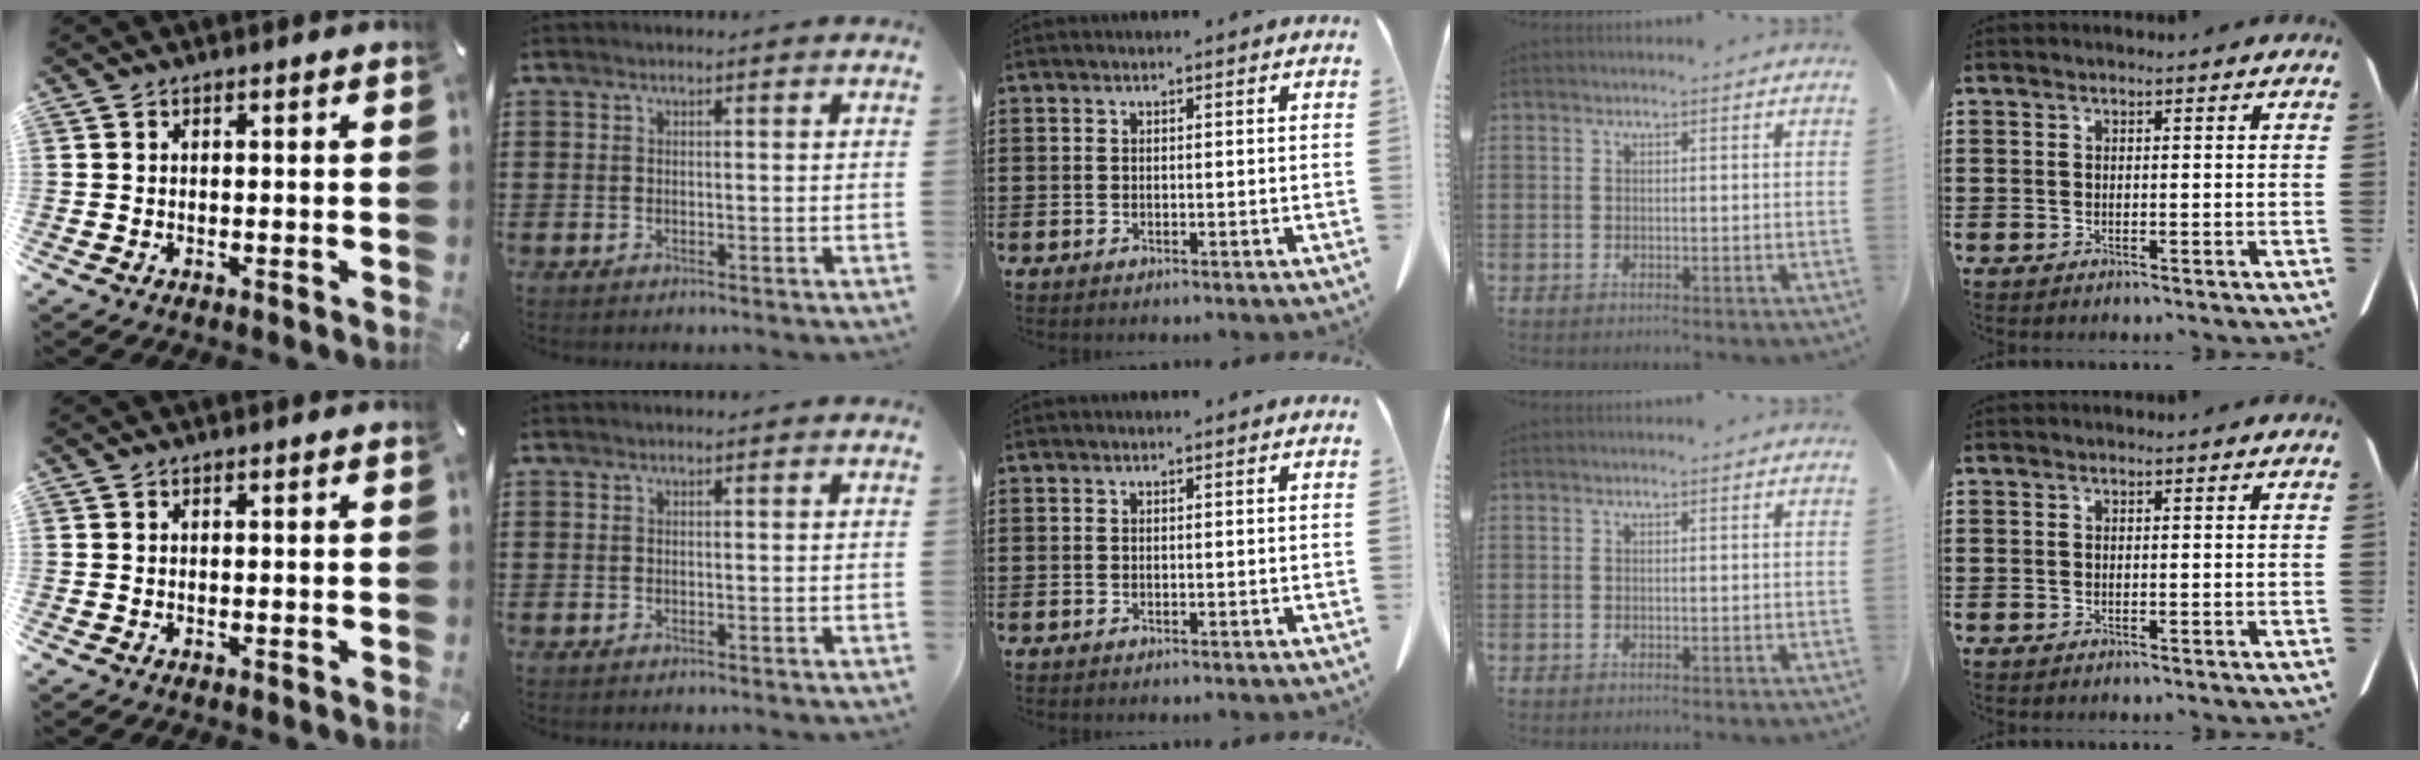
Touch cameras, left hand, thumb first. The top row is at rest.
{}